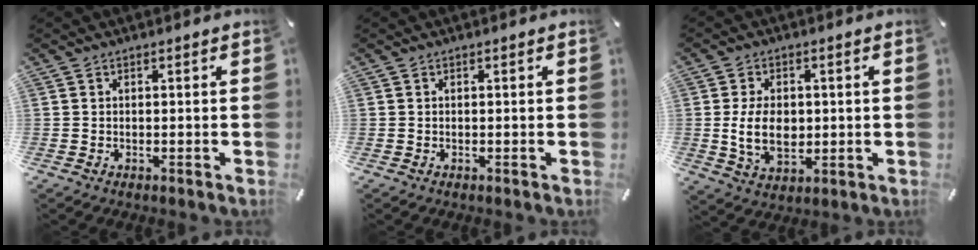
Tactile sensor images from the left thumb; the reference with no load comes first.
{"total": 0.0}
{"total": 10.3, "force": [-0.1, 7.0, 7.6], "torque": [-0.159, -0.002, -0.005]}